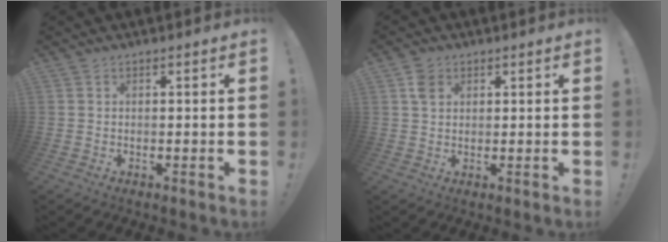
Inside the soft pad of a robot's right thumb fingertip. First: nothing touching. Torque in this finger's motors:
{"motor_torque": [-0.20, 0.32, -0.08, 0.06, 0.12]}